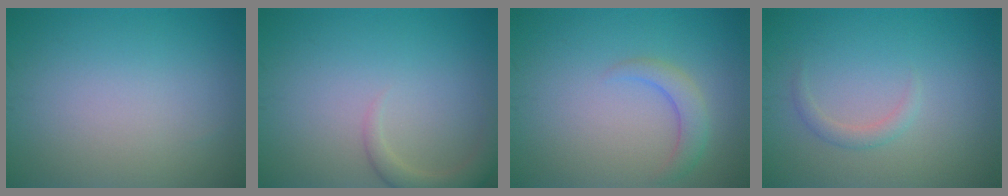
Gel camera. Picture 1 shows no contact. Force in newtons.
{"total": 2.3, "press": 2.3, "slide": 0.3}
{"total": 2.2, "press": 2.2, "slide": 0.3}
{"total": 1.2, "press": 1.2, "slide": 0.1}